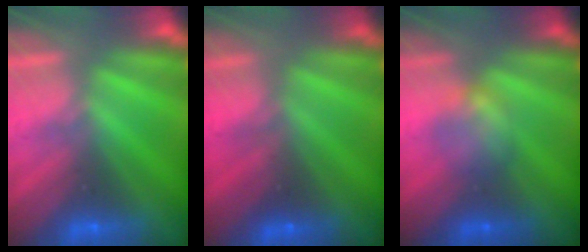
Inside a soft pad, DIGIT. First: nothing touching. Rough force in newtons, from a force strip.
{"total": 2.1}
{"total": 2.3}